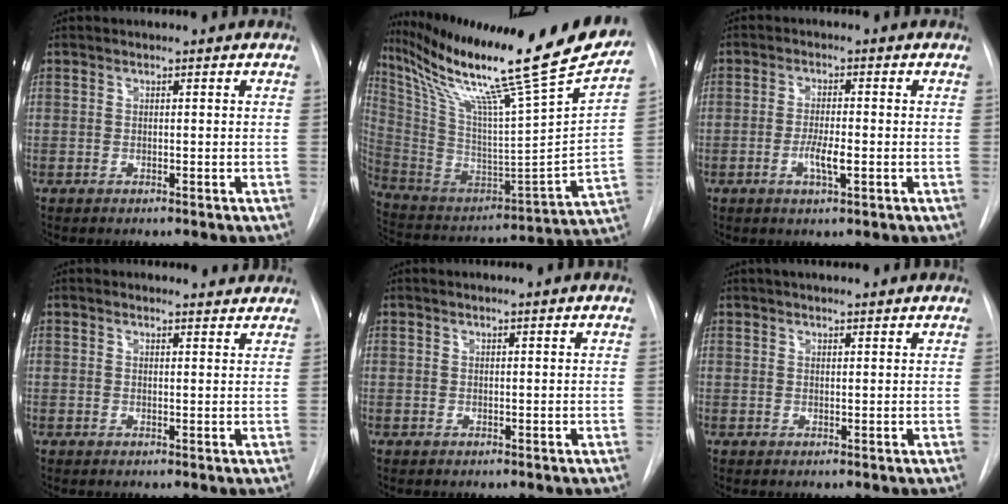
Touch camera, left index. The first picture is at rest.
{"total": 31.6, "force": [25.7, 0.4, 18.4], "torque": [-0.323, -0.075, 0.386]}
{"total": 3.8, "force": [-1.1, 0.7, 3.6], "torque": [-0.069, -0.003, -0.018]}
{"total": 3.7, "force": [3.6, 0.9, -0.1], "torque": [-0.002, -0.003, 0.029]}
{"total": 2.1, "force": [2.0, -0.2, 0.7], "torque": [-0.015, 0.009, 0.025]}
{"total": 8.0, "force": [7.0, 1.4, 3.5], "torque": [-0.051, 0.028, 0.092]}